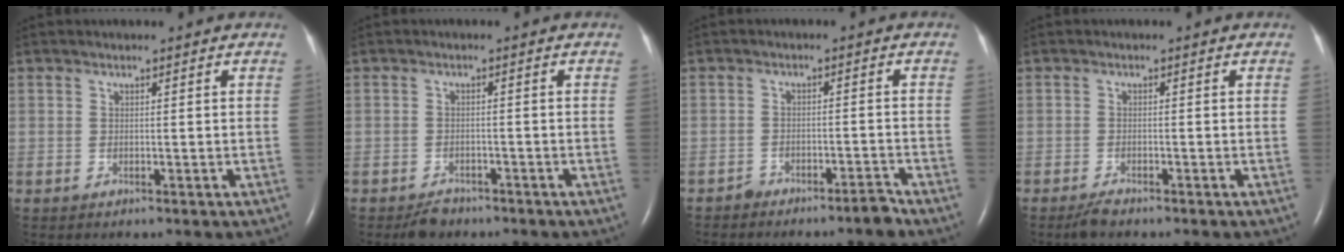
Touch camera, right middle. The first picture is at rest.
{"total": 2.7, "force": [-2.2, 1.3, 0.8], "torque": [-0.023, -0.001, -0.032]}
{"total": 2.7, "force": [-2.6, 0.1, 0.5], "torque": [-0.002, 0.001, -0.045]}
{"total": 1.6, "force": [-1.4, 0.2, 0.8], "torque": [-0.028, -0.006, -0.026]}